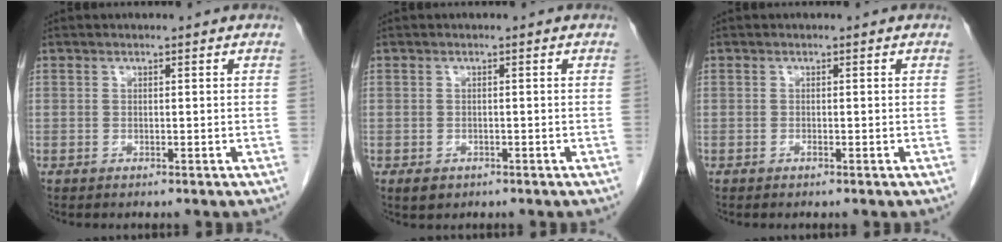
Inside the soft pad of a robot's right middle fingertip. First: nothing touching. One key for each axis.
{"total": 1.7, "fx": -0.9, "fy": 1.2, "fz": 0.8, "tx": -0.014, "ty": 0.001, "tz": -0.005}
{"total": 0.0}